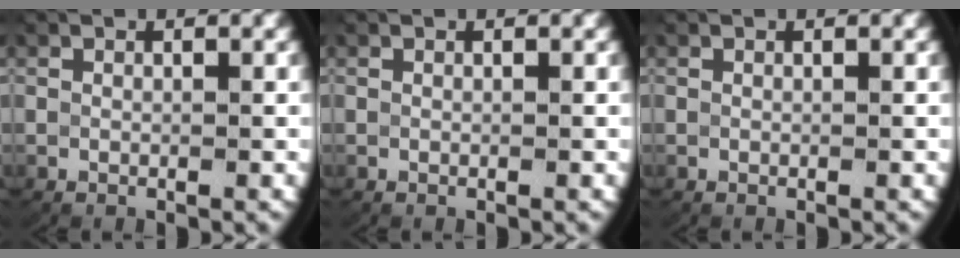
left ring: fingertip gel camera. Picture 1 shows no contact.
{"total": 0.0}
{"total": 0.0}